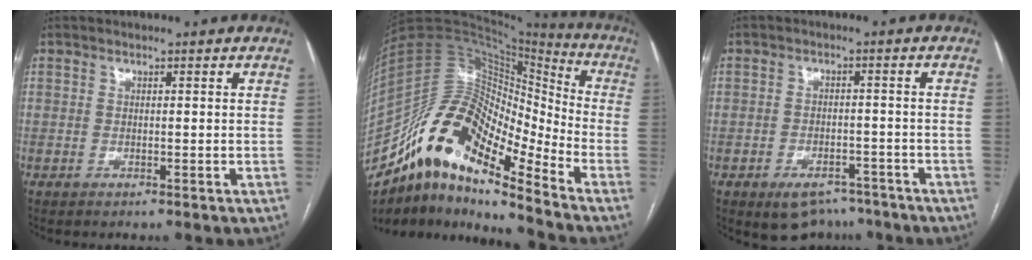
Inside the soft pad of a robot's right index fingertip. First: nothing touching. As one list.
[{"total": 17.9, "force": [-12.2, 5.2, 12.0], "torque": [-0.215, 0.059, -0.214]}, {"total": 6.9, "force": [-5.0, 3.9, 2.6], "torque": [-0.031, 0.006, -0.066]}]